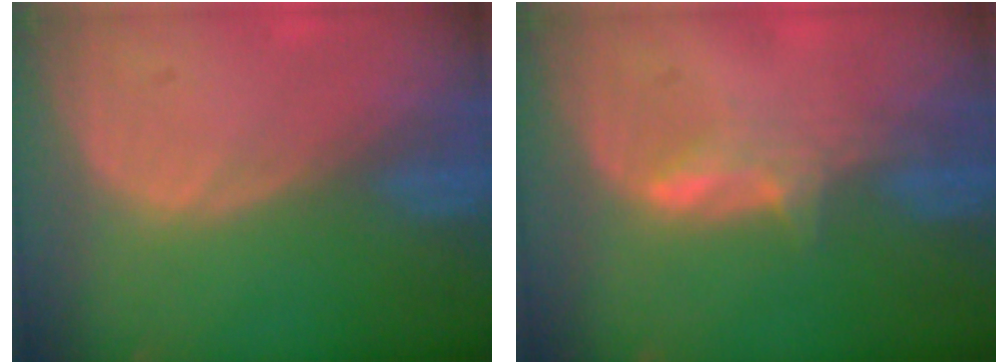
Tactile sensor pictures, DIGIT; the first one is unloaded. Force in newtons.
{"total": 2.8, "press": 2.8, "slide": 0.4}